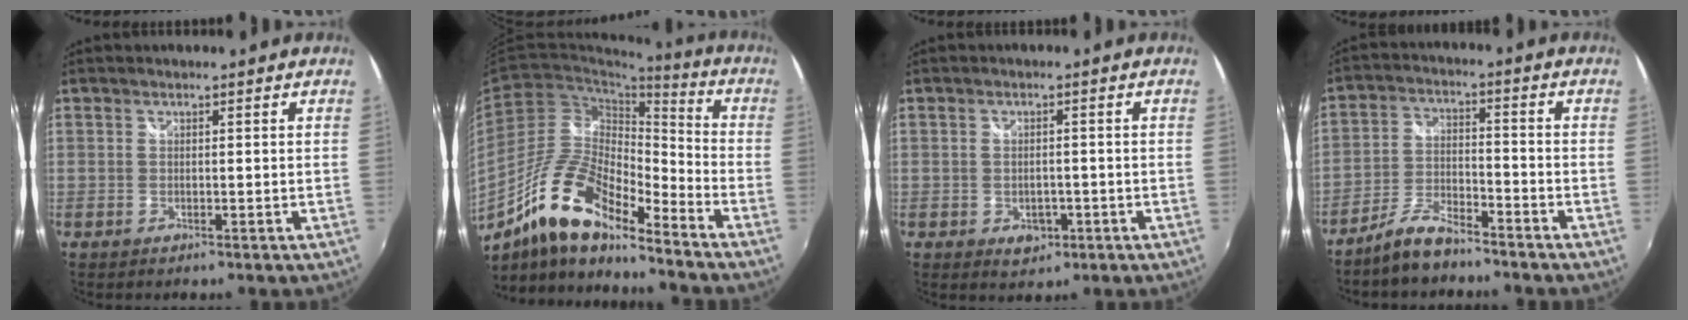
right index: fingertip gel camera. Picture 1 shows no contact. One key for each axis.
{"total": 16.6, "fx": -11.8, "fy": 4.9, "fz": 10.5, "tx": -0.196, "ty": 0.000, "tz": -0.228}
{"total": 4.2, "fx": -1.6, "fy": 3.1, "fz": 2.4, "tx": -0.047, "ty": -0.004, "tz": -0.018}
{"total": 7.1, "fx": -6.0, "fy": 1.7, "fz": 3.2, "tx": -0.075, "ty": 0.006, "tz": -0.114}